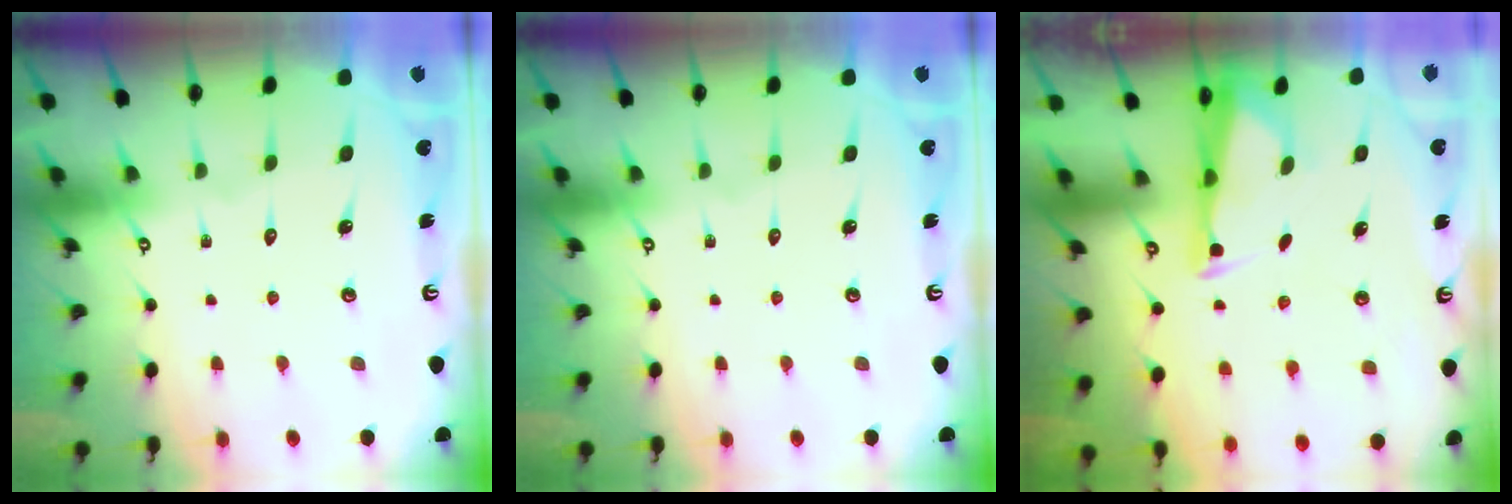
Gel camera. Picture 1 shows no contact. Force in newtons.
{"total": 0.0}
{"total": 2.7, "press": 2.6, "slide": 0.7}